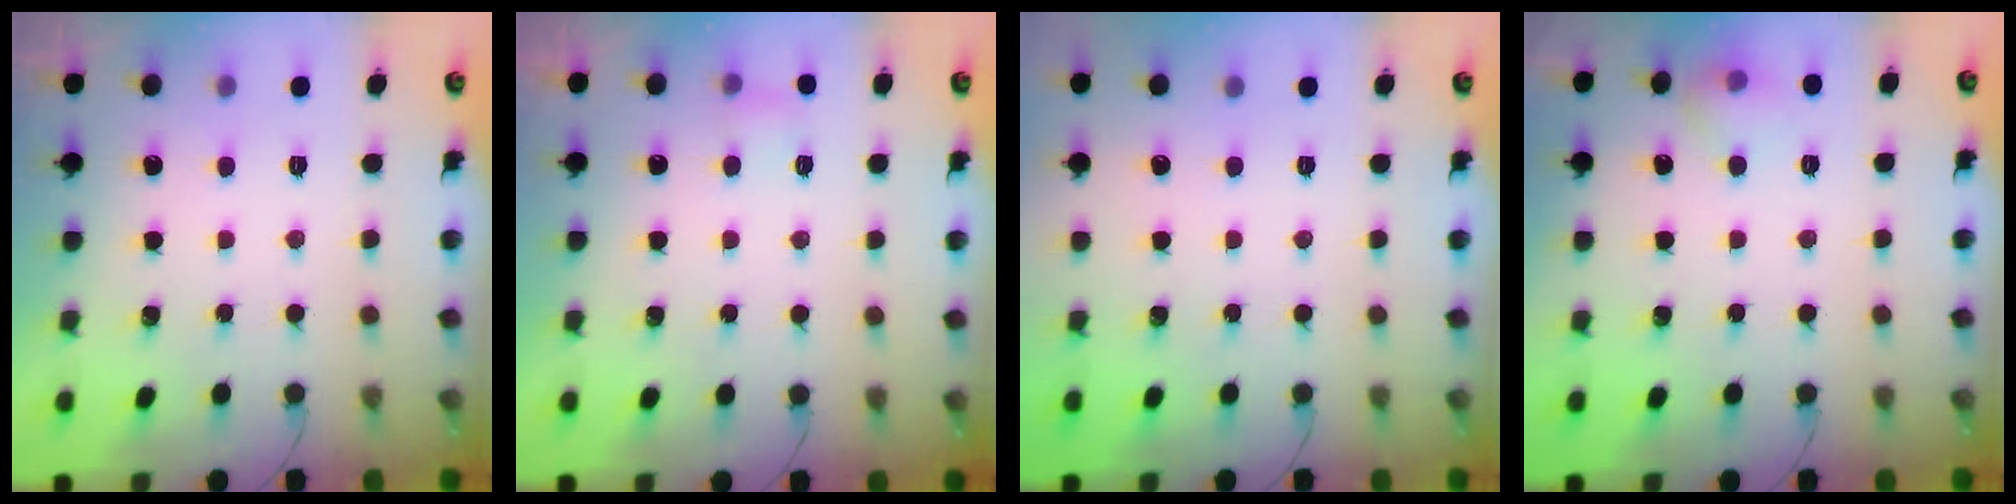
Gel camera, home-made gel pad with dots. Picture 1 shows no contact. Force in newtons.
{"total": 6.8, "press": 2.7, "slide": 6.3}
{"total": 0.0}
{"total": 6.5, "press": 6.2, "slide": 1.7}